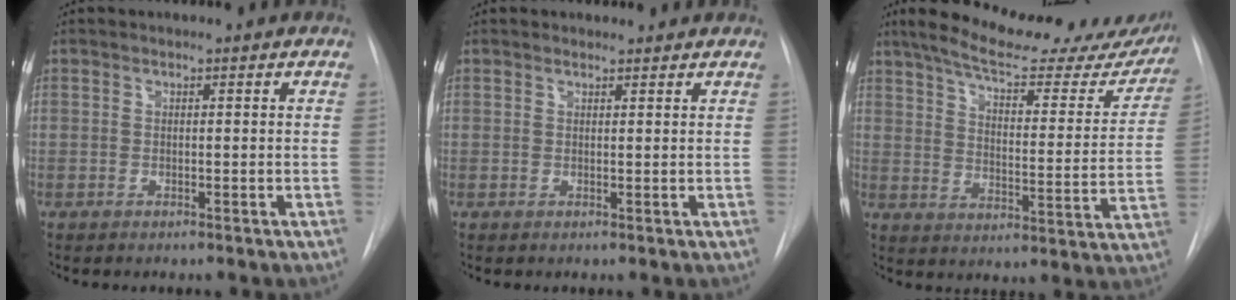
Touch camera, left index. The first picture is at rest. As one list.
[{"total": 1.2, "force": [1.1, 0.4, -0.1], "torque": [-0.006, 0.003, 0.013]}, {"total": 24.5, "force": [21.0, 5.7, 11.1], "torque": [-0.159, -0.033, 0.263]}]